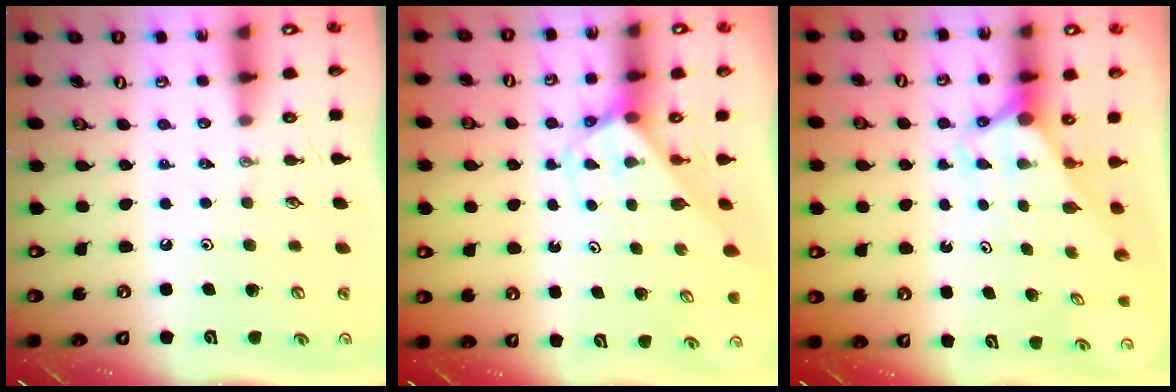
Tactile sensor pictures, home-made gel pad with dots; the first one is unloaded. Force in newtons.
{"total": 2.6, "press": 2.6, "slide": 0.2}
{"total": 2.9, "press": 2.9, "slide": 0.0}